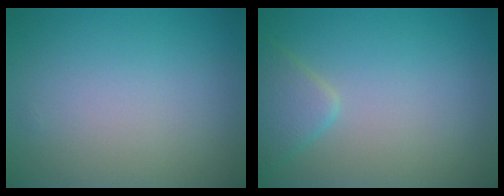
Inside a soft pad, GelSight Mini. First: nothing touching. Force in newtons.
{"total": 2.3, "press": 2.3, "slide": 0.2}